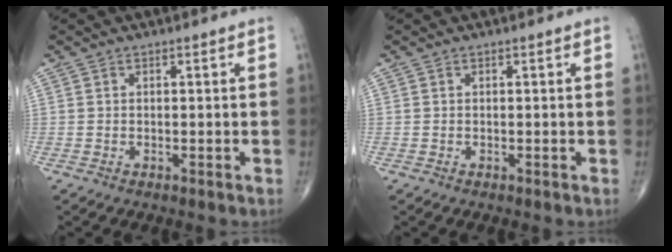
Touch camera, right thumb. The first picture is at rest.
{"total": 0.0}